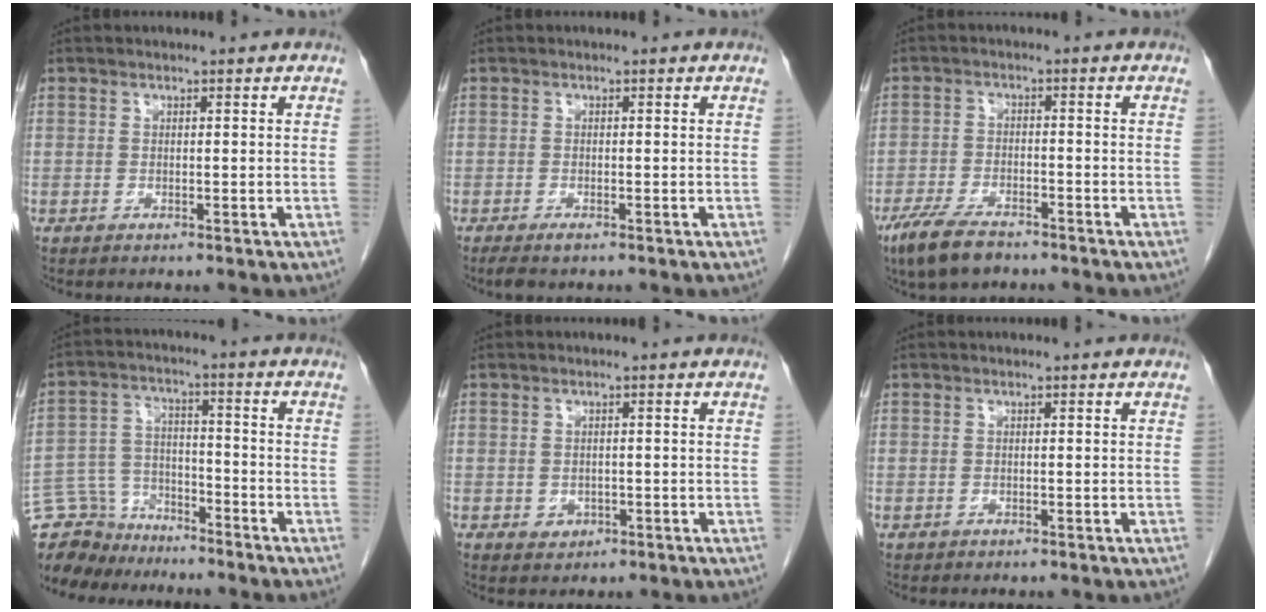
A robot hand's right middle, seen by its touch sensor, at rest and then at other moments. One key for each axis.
{"total": 1.8, "fx": -1.3, "fy": 0.4, "fz": 1.2, "tx": -0.024, "ty": -0.006, "tz": -0.021}
{"total": 7.1, "fx": -5.3, "fy": 2.3, "fz": 4.1, "tx": -0.086, "ty": -0.012, "tz": -0.094}
{"total": 10.0, "fx": -9.1, "fy": 4.0, "fz": -0.1, "tx": -0.007, "ty": 0.031, "tz": -0.167}
{"total": 1.5, "fx": -0.5, "fy": 1.3, "fz": 0.6, "tx": -0.012, "ty": 0.002, "tz": 0.001}
{"total": 0.0}